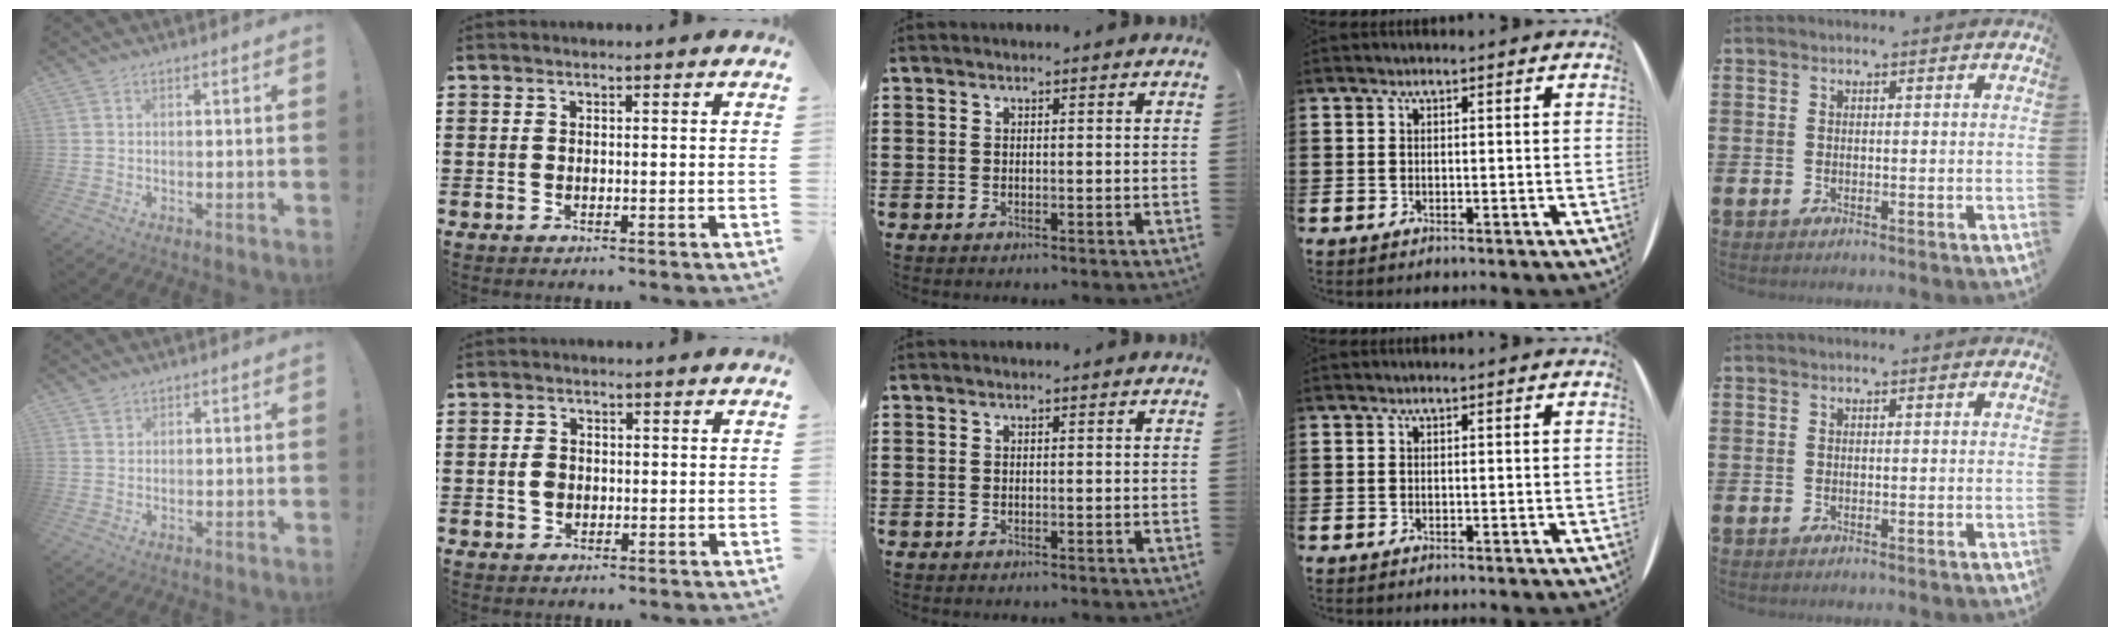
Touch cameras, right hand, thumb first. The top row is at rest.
{"thumb": {"total": 1.2, "force": [0.9, 0.7, 0.2], "torque": [-0.005, 0.000, 0.018]}, "index": {"total": 2.2, "force": [-0.1, 1.7, 1.5], "torque": [-0.031, 0.005, -0.003]}}